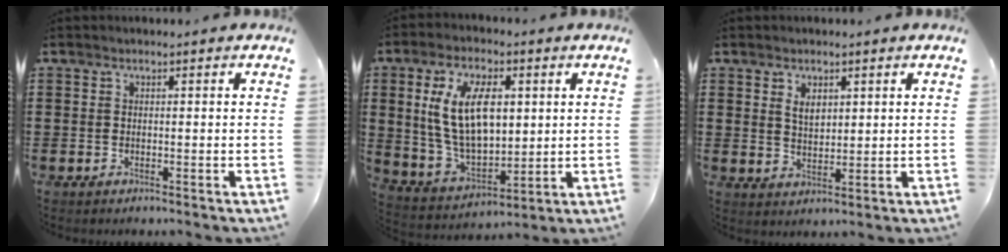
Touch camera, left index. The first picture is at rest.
{"total": 12.7, "force": [3.5, 7.0, 10.0], "torque": [-0.219, 0.009, 0.061]}
{"total": 2.8, "force": [1.7, 1.7, 1.6], "torque": [-0.028, 0.002, 0.029]}